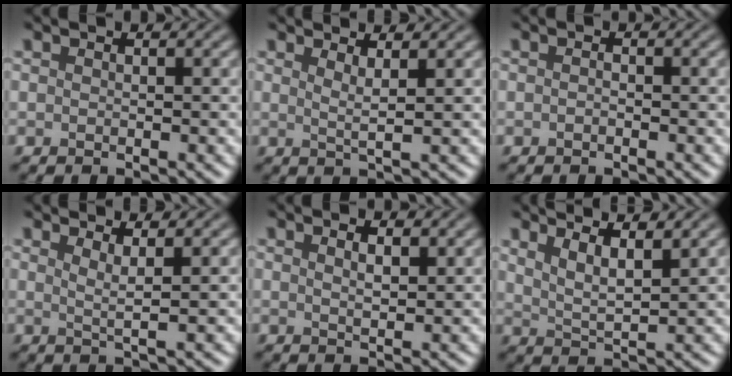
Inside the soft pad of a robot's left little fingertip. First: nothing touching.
{"total": 1.9, "force": [1.1, 0.4, 1.5], "torque": [-0.021, -0.003, 0.013]}
{"total": 0.6, "force": [-0.3, 0.3, 0.4], "torque": [-0.008, 0.001, -0.005]}
{"total": 2.0, "force": [1.1, 0.4, 1.7], "torque": [-0.025, -0.003, 0.013]}
{"total": 2.3, "force": [1.3, 0.8, 1.7], "torque": [-0.019, -0.003, 0.021]}
{"total": 4.4, "force": [3.2, 1.2, 2.8], "torque": [-0.044, 0.011, 0.046]}